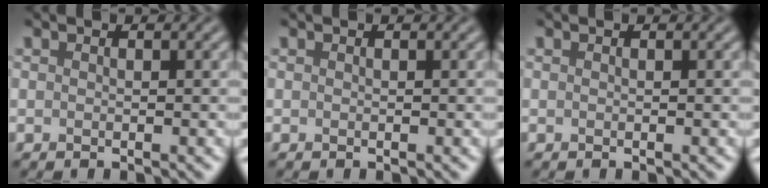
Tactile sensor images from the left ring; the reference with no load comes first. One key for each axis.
{"total": 0.0}
{"total": 0.0}